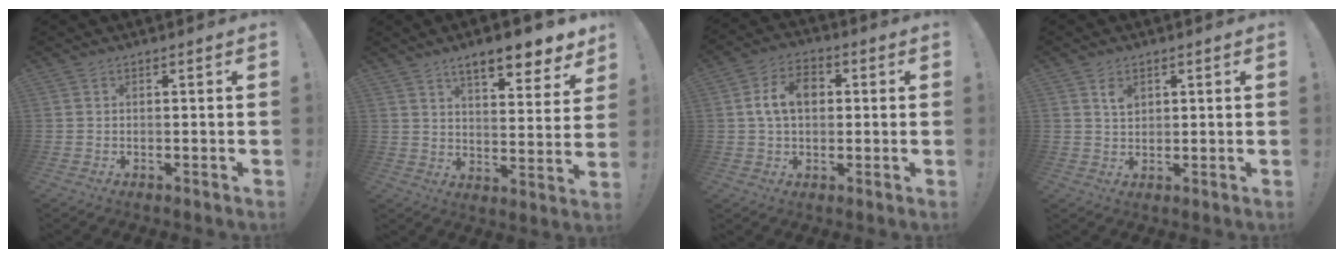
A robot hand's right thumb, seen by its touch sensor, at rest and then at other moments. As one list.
[{"total": 10.9, "force": [7.9, 2.6, 7.0], "torque": [-0.098, -0.056, 0.131]}, {"total": 10.1, "force": [1.7, 7.3, 6.9], "torque": [-0.106, 0.015, 0.033]}, {"total": 3.6, "force": [2.0, 2.5, 1.8], "torque": [-0.017, -0.011, 0.032]}]